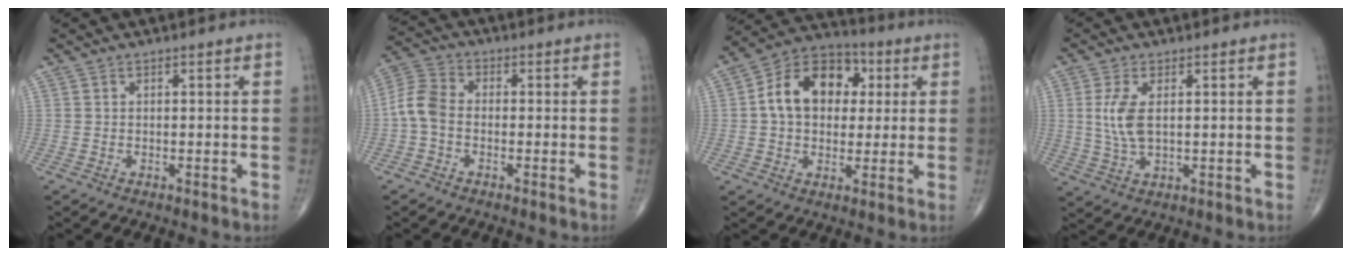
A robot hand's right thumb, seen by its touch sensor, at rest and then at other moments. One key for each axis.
{"total": 6.2, "fx": -1.1, "fy": 4.2, "fz": 4.4, "tx": -0.087, "ty": 0.018, "tz": -0.037}
{"total": 14.5, "fx": 2.5, "fy": 10.5, "fz": 9.6, "tx": -0.126, "ty": 0.019, "tz": 0.030}
{"total": 6.3, "fx": 1.0, "fy": 3.0, "fz": 5.5, "tx": -0.125, "ty": -0.004, "tz": 0.025}